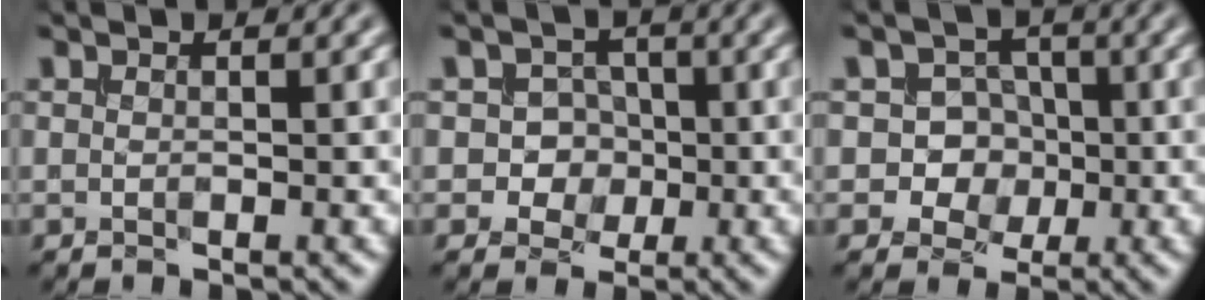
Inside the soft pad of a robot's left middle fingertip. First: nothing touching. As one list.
[{"total": 3.8, "force": [-0.5, 3.5, 1.4], "torque": [-0.002, 0.014, -0.029]}, {"total": 5.2, "force": [-0.7, 4.8, 1.9], "torque": [-0.009, 0.026, -0.038]}]